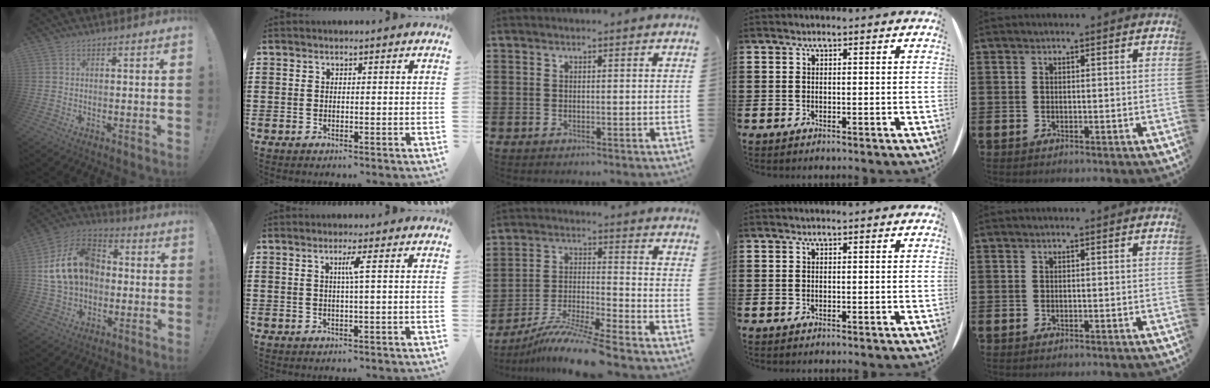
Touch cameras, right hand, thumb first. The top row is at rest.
{"thumb": {"total": 18.9, "force": [2.5, 14.2, 12.1], "torque": [-0.195, 0.014, 0.057]}, "index": {"total": 2.4, "force": [0.4, -0.5, 2.4], "torque": [-0.045, -0.004, 0.002]}, "middle": {"total": 9.1, "force": [-8.1, -0.6, 4.1], "torque": [-0.080, -0.007, -0.161]}}